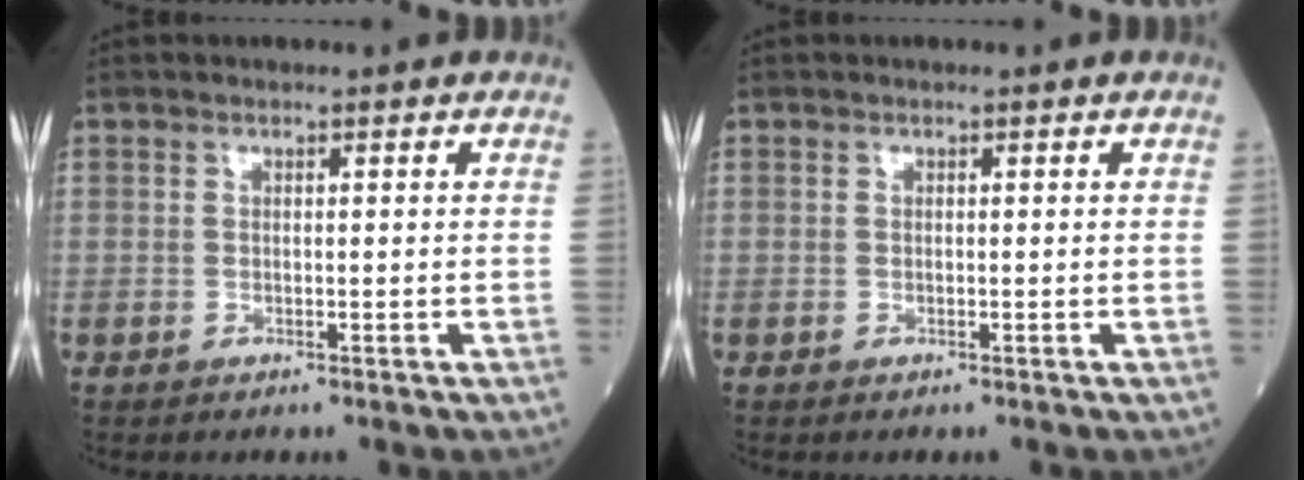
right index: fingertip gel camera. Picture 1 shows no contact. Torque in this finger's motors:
{"motor_torque": [0.03, -0.01, 0.02, -0.01]}